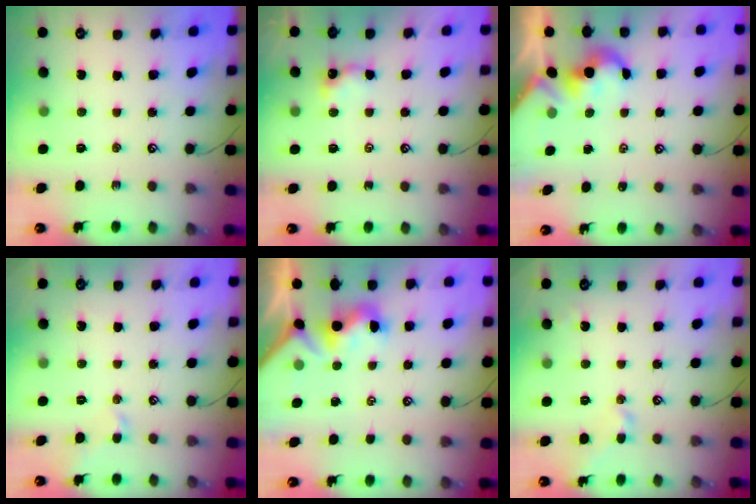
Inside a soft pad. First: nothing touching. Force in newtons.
{"total": 1.4, "press": 1.4, "slide": 0.3}
{"total": 2.0, "press": 2.0, "slide": 0.4}
{"total": 0.7, "press": 0.4, "slide": 0.6}
{"total": 0.8, "press": 0.6, "slide": 0.5}
{"total": 1.2, "press": 0.9, "slide": 0.7}